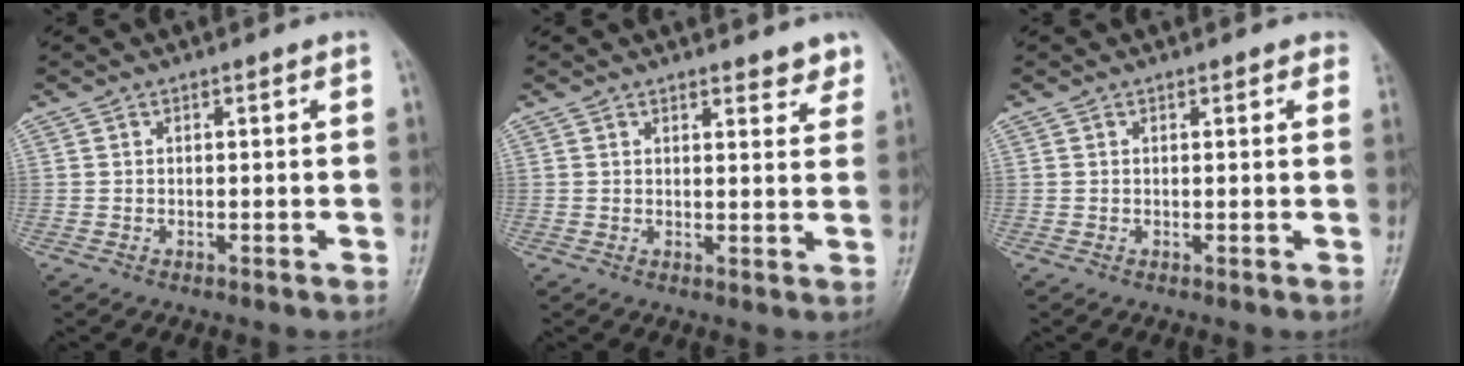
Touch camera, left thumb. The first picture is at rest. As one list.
[{"total": 3.9, "force": [3.3, 1.3, 1.5], "torque": [0.002, -0.020, 0.037]}, {"total": 1.2, "force": [0.8, 0.6, 0.6], "torque": [0.002, -0.001, 0.004]}]